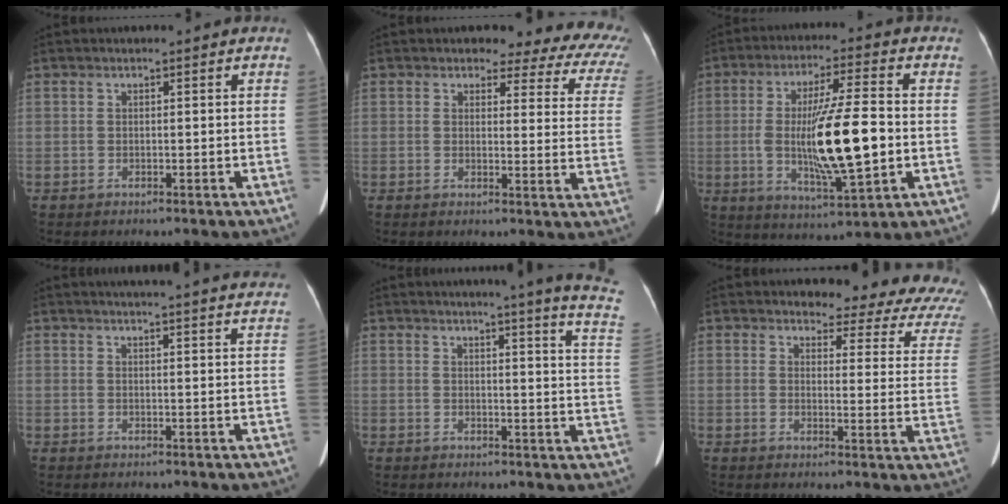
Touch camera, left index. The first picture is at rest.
{"total": 14.0, "force": [11.1, 5.3, 6.7], "torque": [-0.047, -0.022, 0.092]}
{"total": 14.5, "force": [-1.4, 1.8, 14.4], "torque": [-0.265, -0.012, -0.020]}
{"total": 22.0, "force": [20.8, 0.9, 7.3], "torque": [-0.096, -0.032, 0.237]}
{"total": 13.7, "force": [11.4, -1.8, 7.3], "torque": [-0.096, -0.076, 0.109]}
{"total": 13.8, "force": [12.3, 3.6, 5.2], "torque": [-0.033, -0.056, 0.106]}